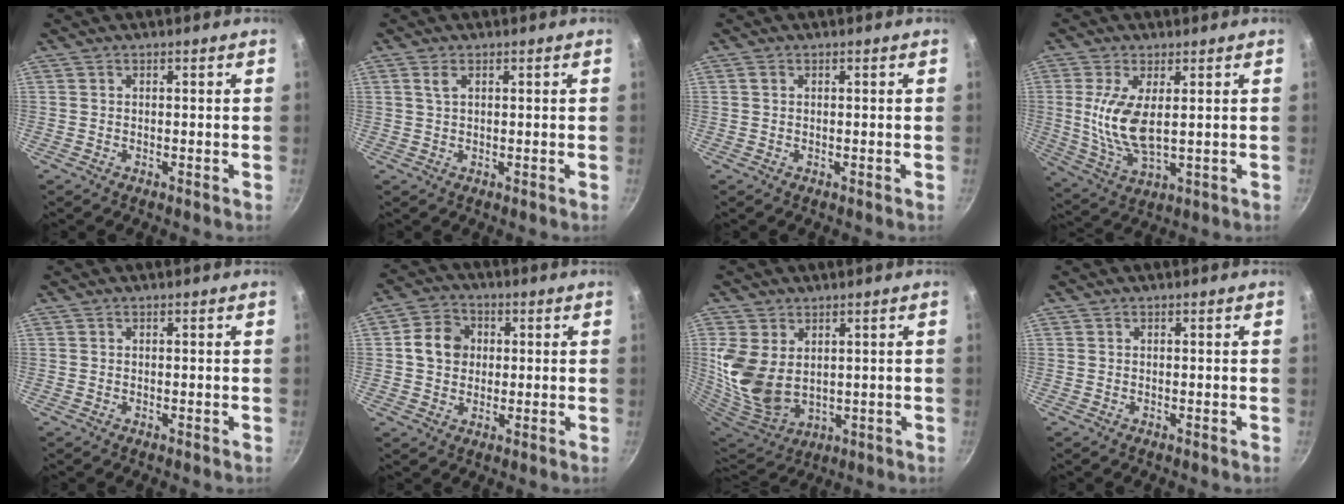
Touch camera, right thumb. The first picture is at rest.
{"total": 1.8, "force": [0.8, 0.9, 1.3], "torque": [-0.026, -0.001, 0.015]}
{"total": 0.5, "force": [0.1, 0.4, 0.3], "torque": [-0.005, 0.003, 0.003]}
{"total": 10.3, "force": [1.4, 4.4, 9.2], "torque": [-0.188, -0.015, 0.035]}
{"total": 0.0}
{"total": 7.5, "force": [1.0, 6.5, 3.6], "torque": [-0.035, 0.011, 0.005]}
{"total": 13.5, "force": [3.0, 9.4, 9.3], "torque": [-0.188, -0.036, 0.078]}
{"total": 0.0}